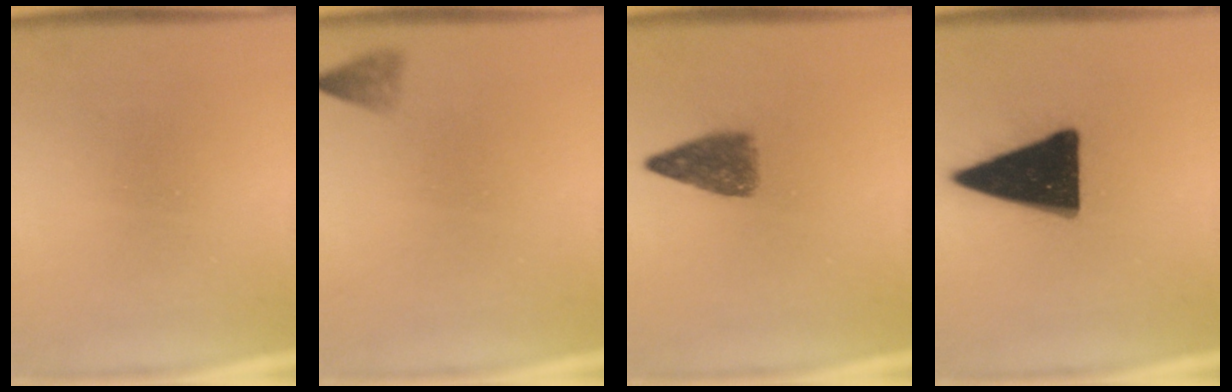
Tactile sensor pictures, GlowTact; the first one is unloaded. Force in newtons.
{"total": 2.1}
{"total": 4.5}
{"total": 18.5}